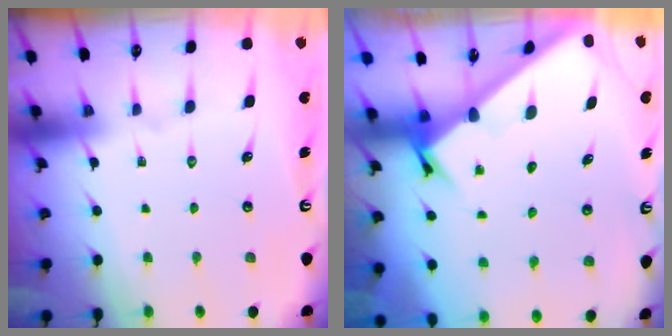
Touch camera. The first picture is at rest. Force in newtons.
{"total": 2.5, "press": 2.5, "slide": 0.3}